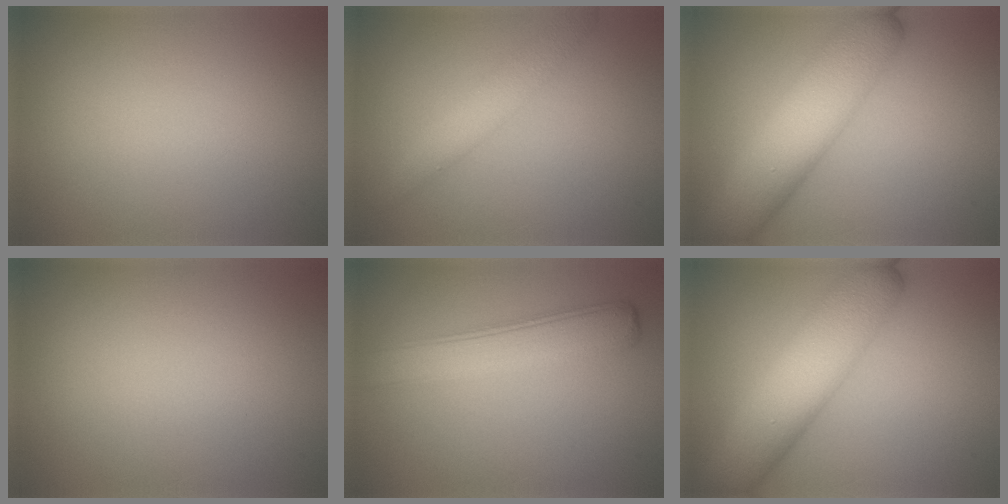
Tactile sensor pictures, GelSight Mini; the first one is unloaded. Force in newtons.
{"total": 2.8, "press": 2.8, "slide": 0.1}
{"total": 8.3, "press": 8.3, "slide": 0.0}
{"total": 0.0}
{"total": 4.8, "press": 4.8, "slide": 0.4}
{"total": 8.3, "press": 8.3, "slide": 0.0}